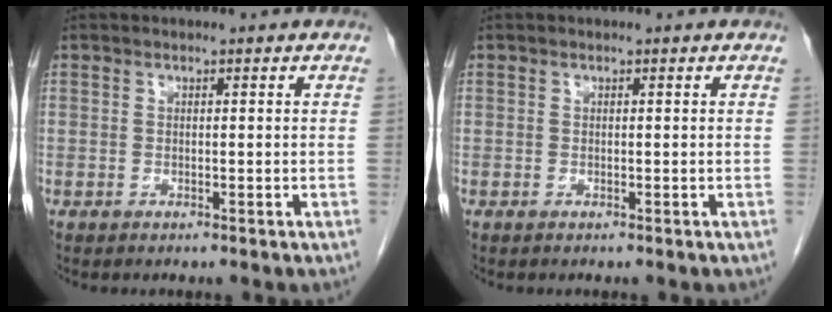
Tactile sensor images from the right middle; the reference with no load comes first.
{"total": 0.0}